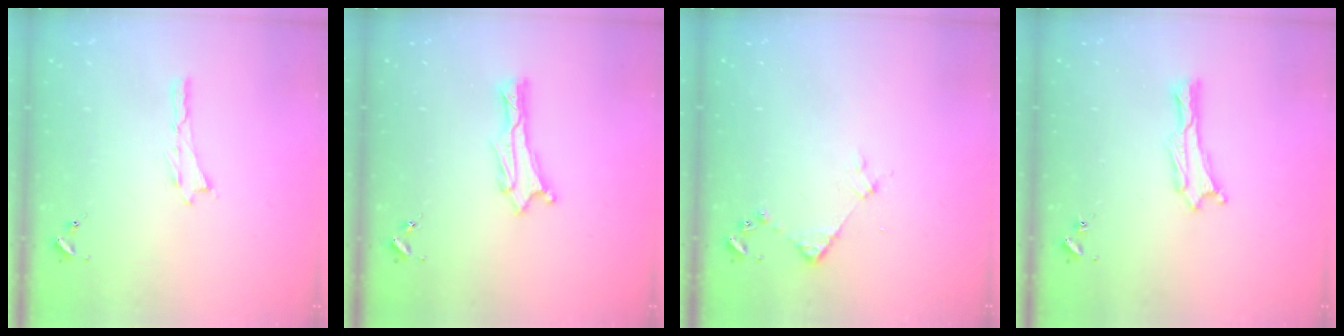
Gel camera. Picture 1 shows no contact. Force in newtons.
{"total": 0.9, "press": 0.8, "slide": 0.1}
{"total": 3.7, "press": 3.7, "slide": 0.2}
{"total": 0.6, "press": 0.6, "slide": 0.2}